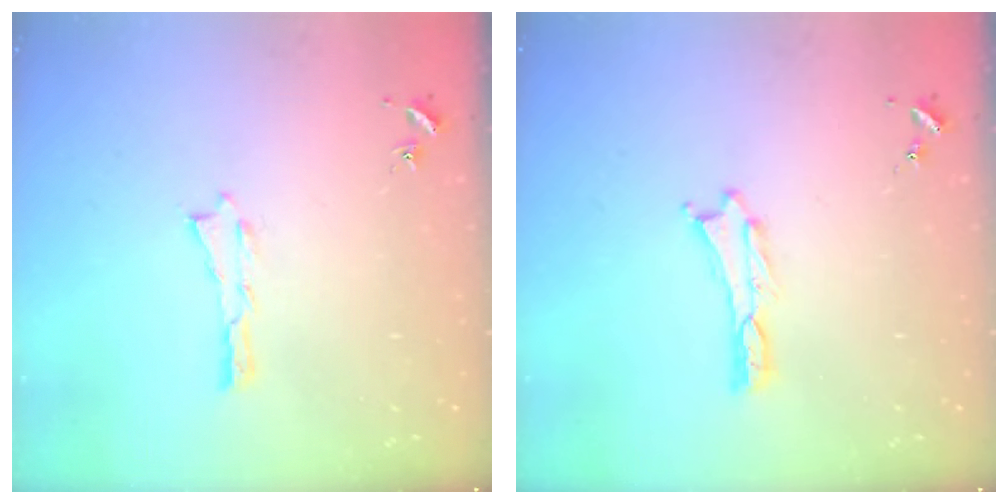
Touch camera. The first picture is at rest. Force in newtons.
{"total": 0.0}